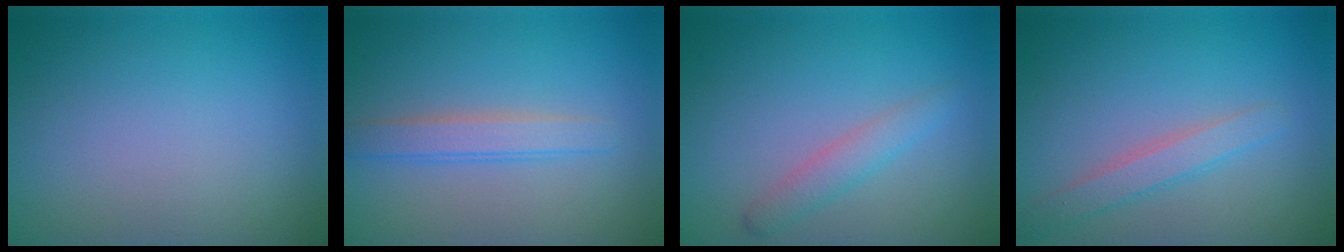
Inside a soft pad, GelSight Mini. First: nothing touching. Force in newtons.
{"total": 2.4, "press": 2.4, "slide": 0.2}
{"total": 2.0, "press": 2.0, "slide": 0.1}
{"total": 2.3, "press": 2.3, "slide": 0.1}